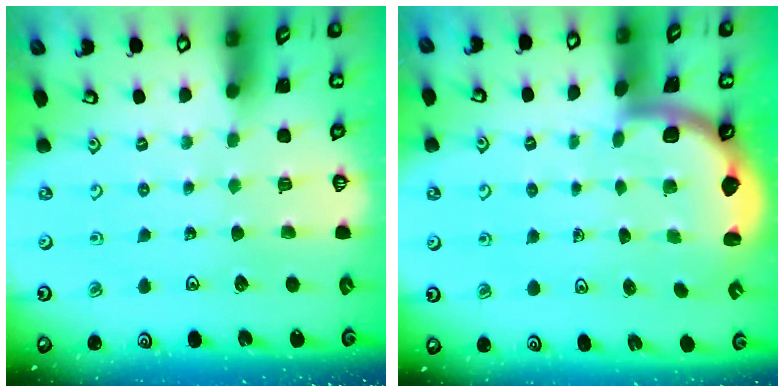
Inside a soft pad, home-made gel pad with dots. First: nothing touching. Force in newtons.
{"total": 1.6, "press": 1.6, "slide": 0.1}